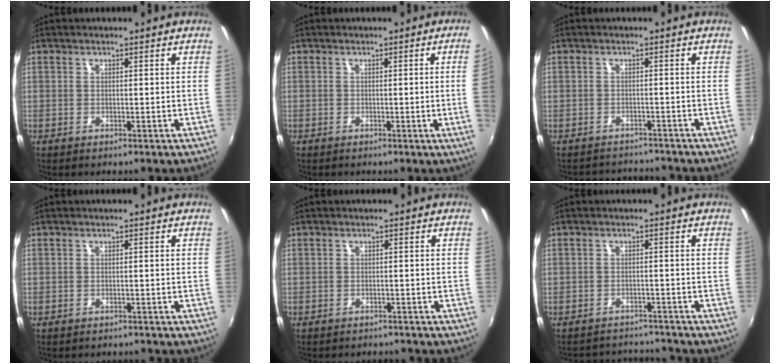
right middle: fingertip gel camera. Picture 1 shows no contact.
{"total": 3.0, "force": [0.0, -1.7, 2.5], "torque": [-0.041, -0.012, 0.006]}
{"total": 5.3, "force": [-4.8, 2.3, 0.3], "torque": [-0.013, 0.018, -0.072]}
{"total": 2.5, "force": [-2.4, 0.7, 0.6], "torque": [-0.015, -0.011, -0.034]}
{"total": 4.1, "force": [-3.9, 1.1, 0.9], "torque": [-0.026, -0.009, -0.055]}
{"total": 6.8, "force": [-6.2, 2.8, 0.4], "torque": [-0.017, 0.028, -0.087]}